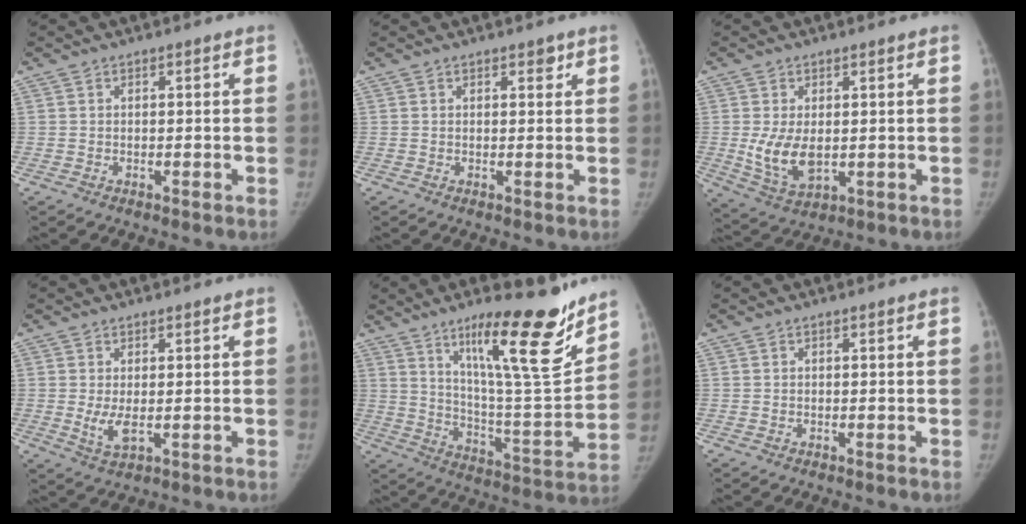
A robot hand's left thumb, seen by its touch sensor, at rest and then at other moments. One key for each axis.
{"total": 1.3, "fx": 0.9, "fy": 0.7, "fz": 0.7, "tx": 0.002, "ty": -0.004, "tz": 0.009}
{"total": 8.0, "fx": 0.0, "fy": 4.5, "fz": 6.6, "tx": -0.117, "ty": -0.017, "tz": 0.015}
{"total": 3.8, "fx": 0.3, "fy": 1.4, "fz": 3.5, "tx": -0.069, "ty": -0.010, "tz": 0.014}
{"total": 22.0, "fx": 14.7, "fy": 3.9, "fz": 15.9, "tx": -0.212, "ty": -0.091, "tz": 0.243}
{"total": 0.0}